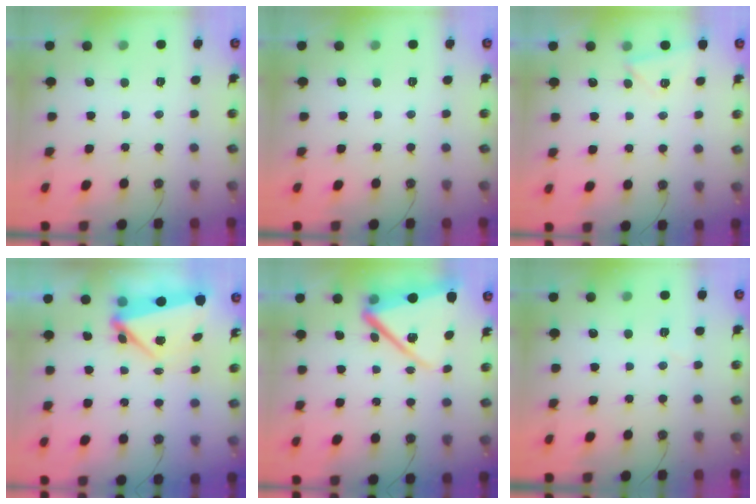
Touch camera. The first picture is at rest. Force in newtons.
{"total": 0.0}
{"total": 4.0, "press": 3.4, "slide": 2.2}
{"total": 5.9, "press": 5.9, "slide": 0.1}
{"total": 13.9, "press": 13.8, "slide": 1.5}
{"total": 2.9, "press": 2.7, "slide": 1.2}